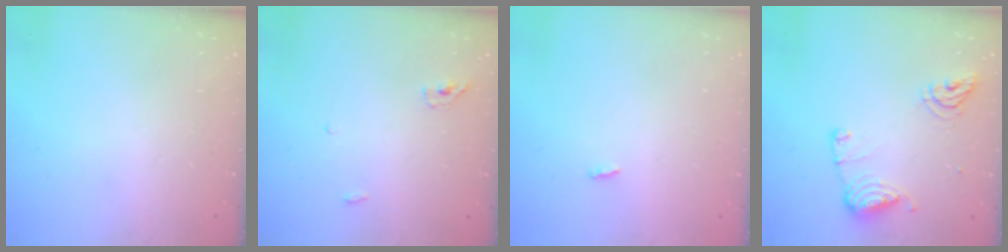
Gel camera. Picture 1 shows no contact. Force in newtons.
{"total": 3.3, "press": 3.3, "slide": 0.7}
{"total": 1.9, "press": 1.9, "slide": 0.2}
{"total": 11.3, "press": 11.2, "slide": 0.9}